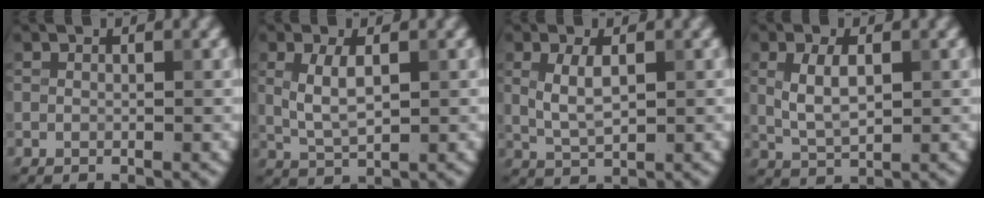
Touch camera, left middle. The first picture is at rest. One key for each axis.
{"total": 3.0, "fx": 0.5, "fy": 1.3, "fz": 2.7, "tx": -0.061, "ty": 0.000, "tz": 0.013}
{"total": 2.7, "fx": 0.5, "fy": 1.2, "fz": 2.4, "tx": -0.055, "ty": 0.000, "tz": 0.014}
{"total": 3.2, "fx": 0.5, "fy": 1.5, "fz": 2.8, "tx": -0.063, "ty": -0.001, "tz": 0.014}